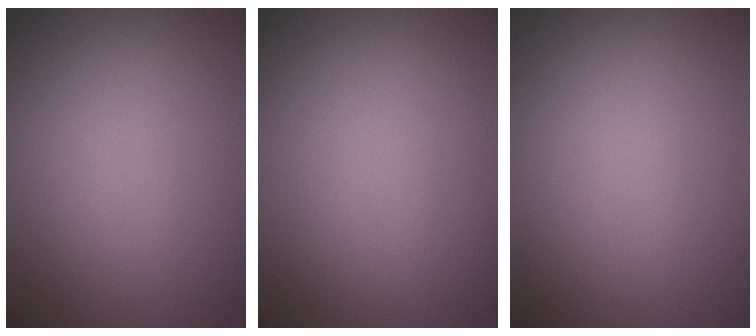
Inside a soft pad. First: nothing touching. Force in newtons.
{"total": 0.0}
{"total": 0.0}